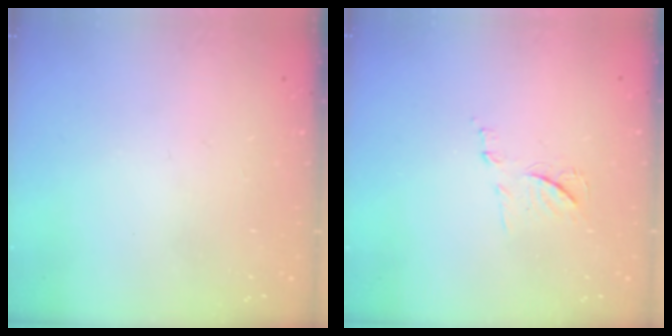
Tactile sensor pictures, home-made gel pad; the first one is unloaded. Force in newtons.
{"total": 7.6, "press": 7.6, "slide": 0.6}